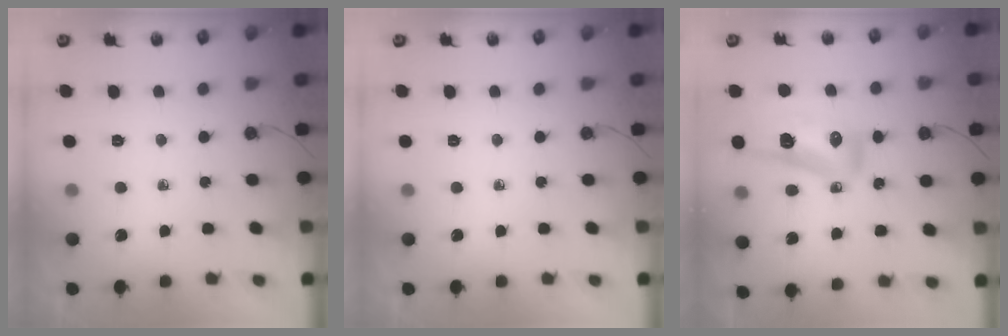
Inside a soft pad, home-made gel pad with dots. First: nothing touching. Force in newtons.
{"total": 0.0}
{"total": 14.0, "press": 13.9, "slide": 2.1}